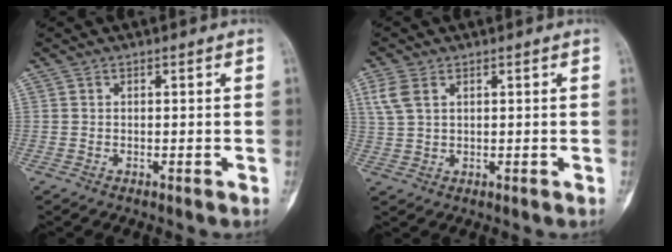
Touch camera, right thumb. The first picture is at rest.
{"total": 4.5, "force": [1.9, 2.7, 3.1], "torque": [-0.077, 0.004, 0.044]}